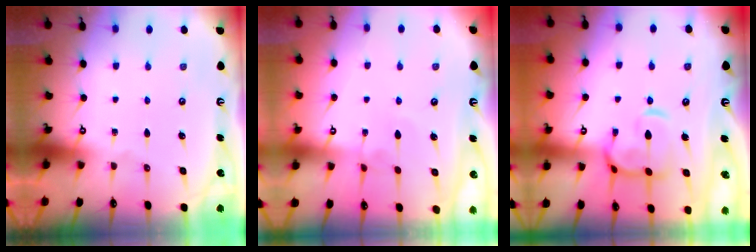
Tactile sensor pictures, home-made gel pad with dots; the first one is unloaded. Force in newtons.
{"total": 4.3, "press": 4.3, "slide": 0.1}
{"total": 6.5, "press": 6.4, "slide": 1.2}